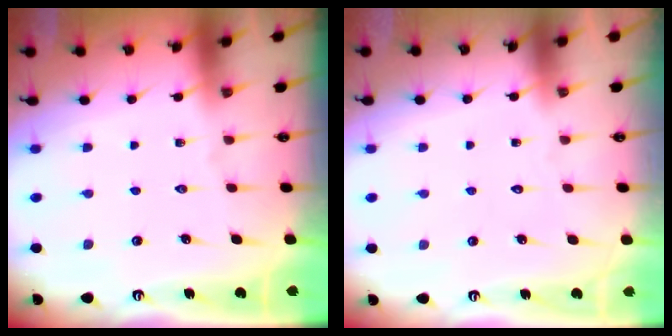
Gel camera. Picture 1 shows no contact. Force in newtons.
{"total": 1.5, "press": 1.5, "slide": 0.0}